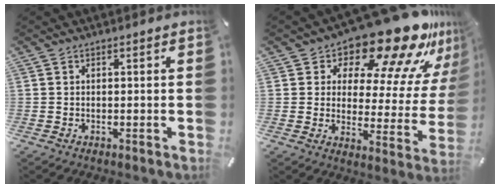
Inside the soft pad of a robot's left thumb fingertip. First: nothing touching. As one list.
[{"total": 20.5, "force": [16.0, 7.2, 10.5], "torque": [-0.146, -0.135, 0.263]}]